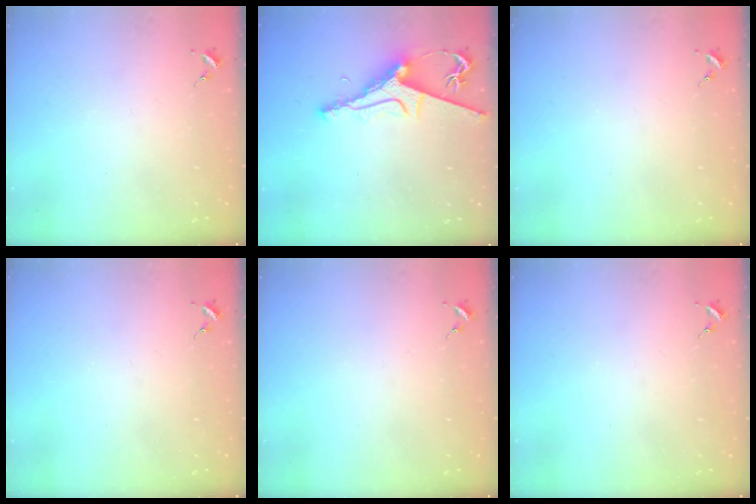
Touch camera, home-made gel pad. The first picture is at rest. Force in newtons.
{"total": 8.6, "press": 8.6, "slide": 1.2}
{"total": 0.0}
{"total": 0.0}
{"total": 0.0}
{"total": 0.0}